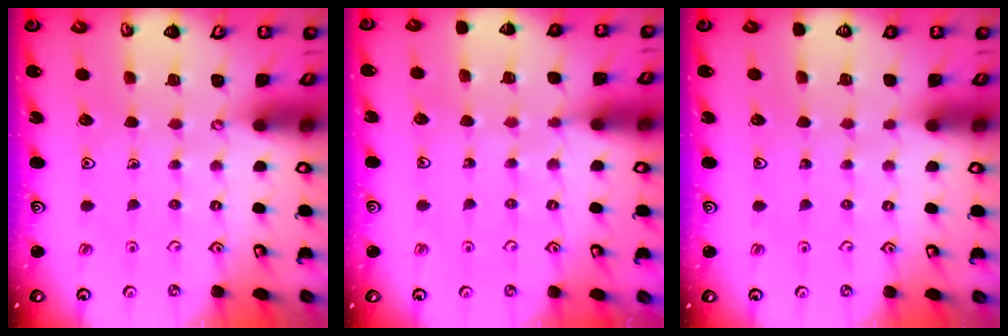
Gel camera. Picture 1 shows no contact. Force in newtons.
{"total": 5.3, "press": 5.3, "slide": 0.7}
{"total": 0.0}